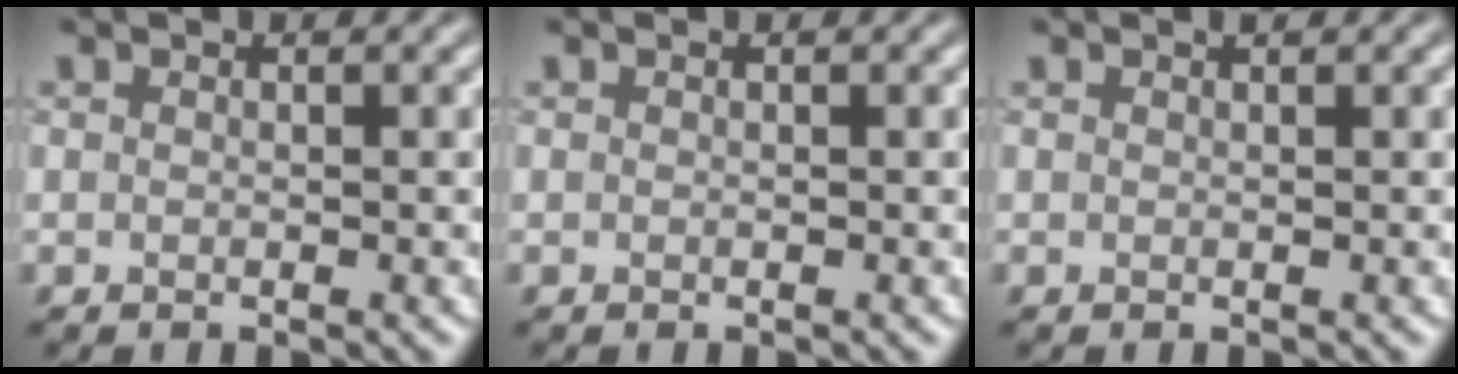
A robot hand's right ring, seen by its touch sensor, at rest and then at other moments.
{"total": 0.0}
{"total": 0.0}